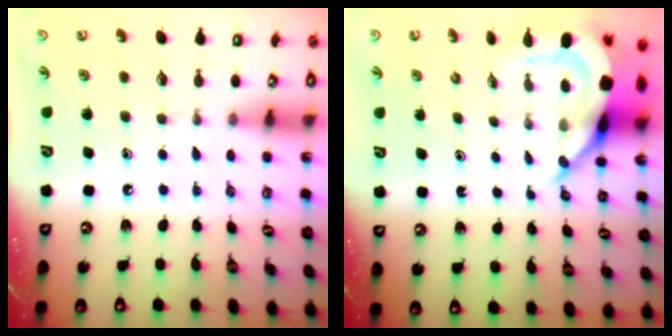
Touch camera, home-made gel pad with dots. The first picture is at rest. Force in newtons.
{"total": 8.8, "press": 8.7, "slide": 1.2}